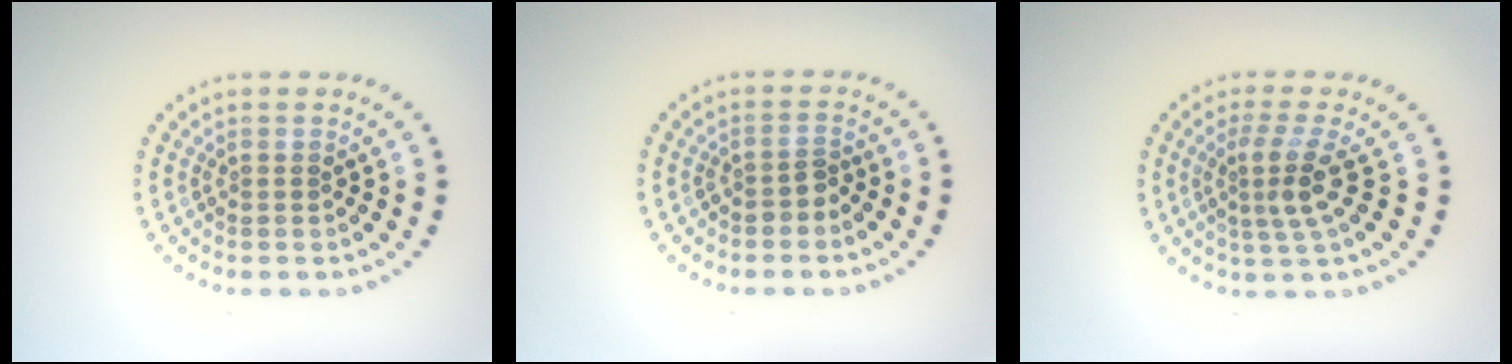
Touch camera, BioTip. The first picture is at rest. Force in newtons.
{"total": 1.2, "press": 1.0, "slide": 0.7}
{"total": 3.1, "press": 2.3, "slide": 2.1}